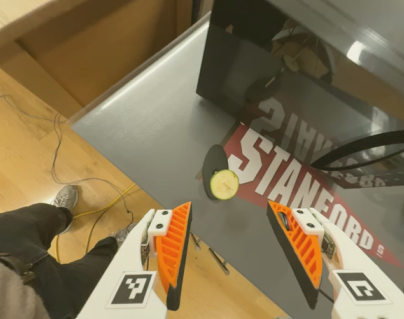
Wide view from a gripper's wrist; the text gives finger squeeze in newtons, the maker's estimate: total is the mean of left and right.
{"total": 0.0}